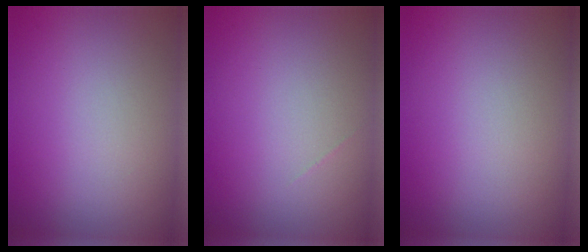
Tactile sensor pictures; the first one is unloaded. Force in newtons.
{"total": 0.0}
{"total": 0.0}